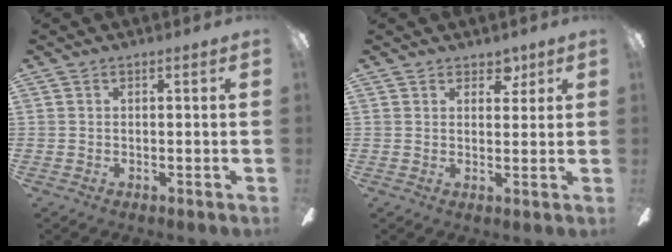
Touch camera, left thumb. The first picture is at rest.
{"total": 4.0, "force": [2.9, 2.4, 1.4], "torque": [-0.002, -0.012, 0.048]}